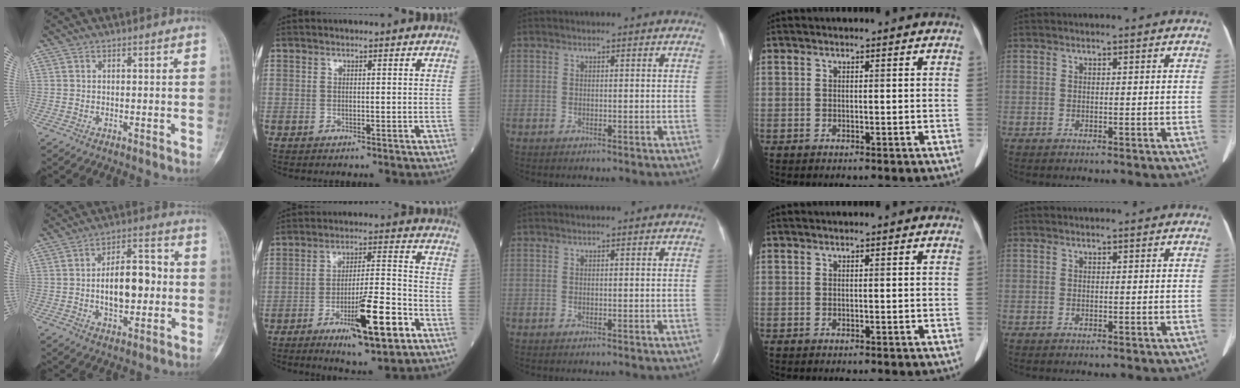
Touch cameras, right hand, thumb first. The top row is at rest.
{"thumb": {"total": 12.8, "force": [-0.4, 7.0, 10.7], "torque": [-0.145, 0.025, -0.004]}, "index": {"total": 13.4, "force": [-6.2, 1.8, 11.7], "torque": [-0.189, -0.010, -0.098]}}